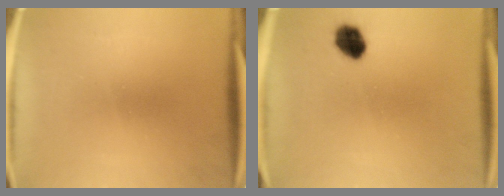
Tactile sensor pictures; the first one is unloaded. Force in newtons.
{"total": 5.6}